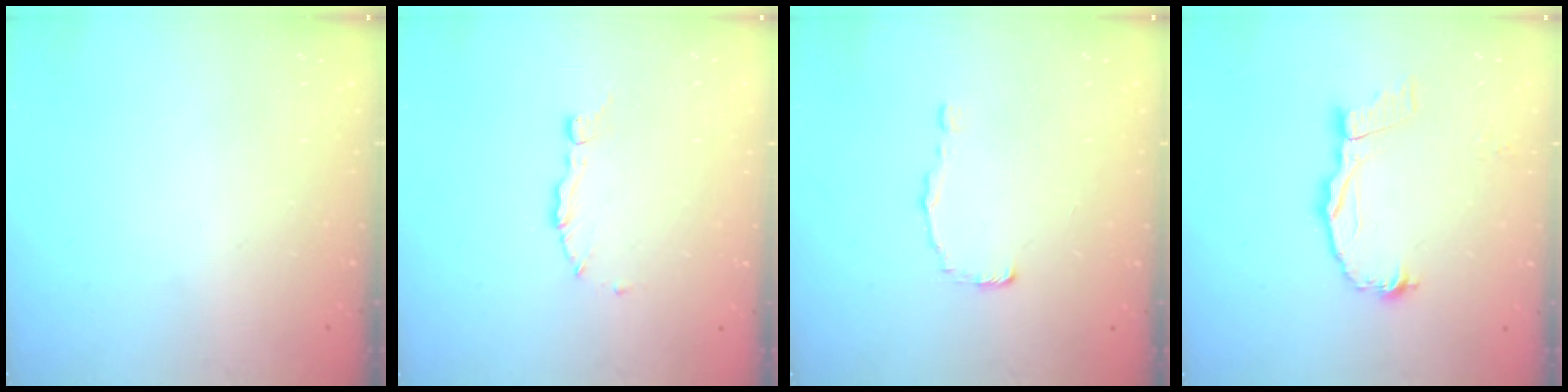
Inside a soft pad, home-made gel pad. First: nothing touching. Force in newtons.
{"total": 3.0, "press": 2.9, "slide": 0.3}
{"total": 0.6, "press": 0.6, "slide": 0.0}
{"total": 10.6, "press": 10.4, "slide": 1.7}